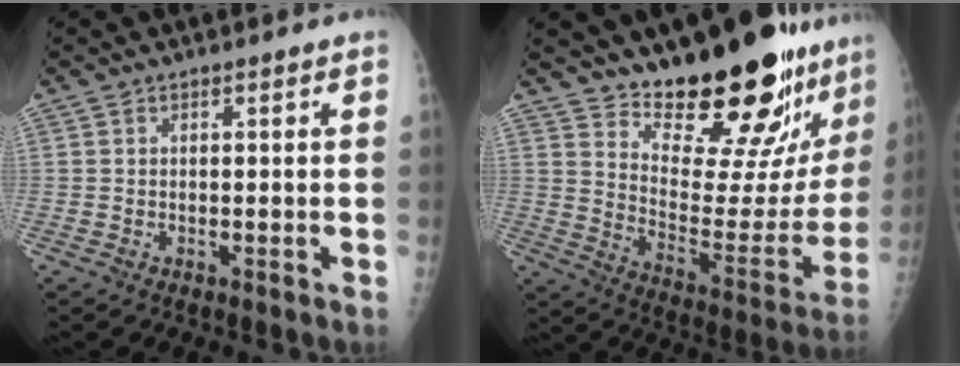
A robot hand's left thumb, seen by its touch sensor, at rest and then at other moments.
{"total": 24.4, "force": [19.7, 6.4, 12.9], "torque": [-0.154, -0.154, 0.280]}